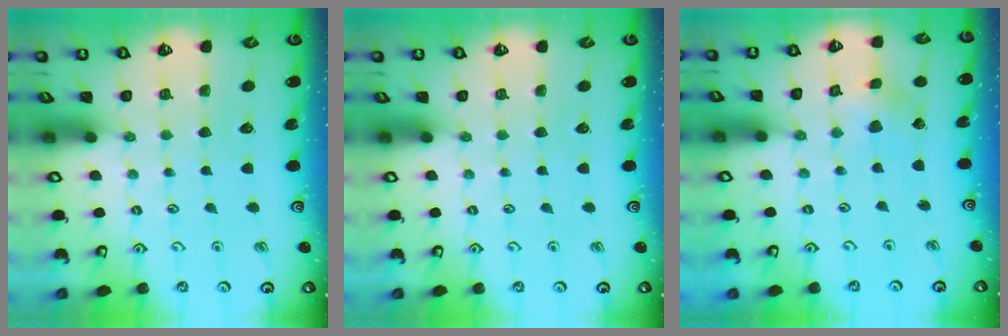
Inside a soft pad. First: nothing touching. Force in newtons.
{"total": 0.0}
{"total": 2.9, "press": 2.8, "slide": 0.3}